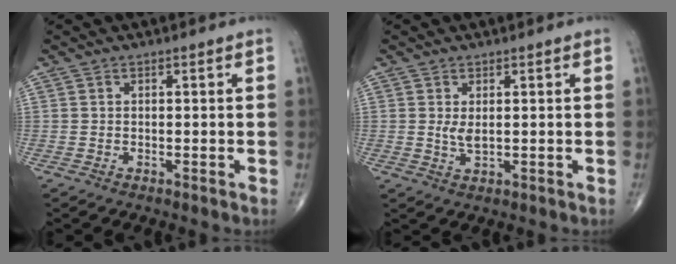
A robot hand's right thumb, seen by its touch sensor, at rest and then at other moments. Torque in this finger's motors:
{"motor_torque": [0.61, 0.48, -0.04, -0.11, 0.01]}